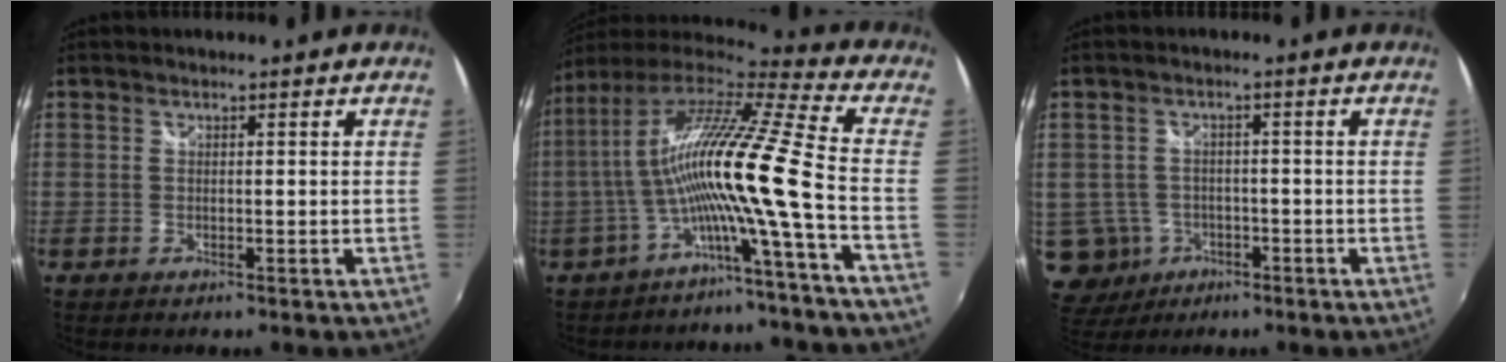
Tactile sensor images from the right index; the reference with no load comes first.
{"total": 14.1, "force": [-2.4, -1.8, 13.8], "torque": [-0.232, -0.006, -0.054]}
{"total": 8.1, "force": [-2.7, 7.2, 2.4], "torque": [-0.073, 0.001, -0.032]}